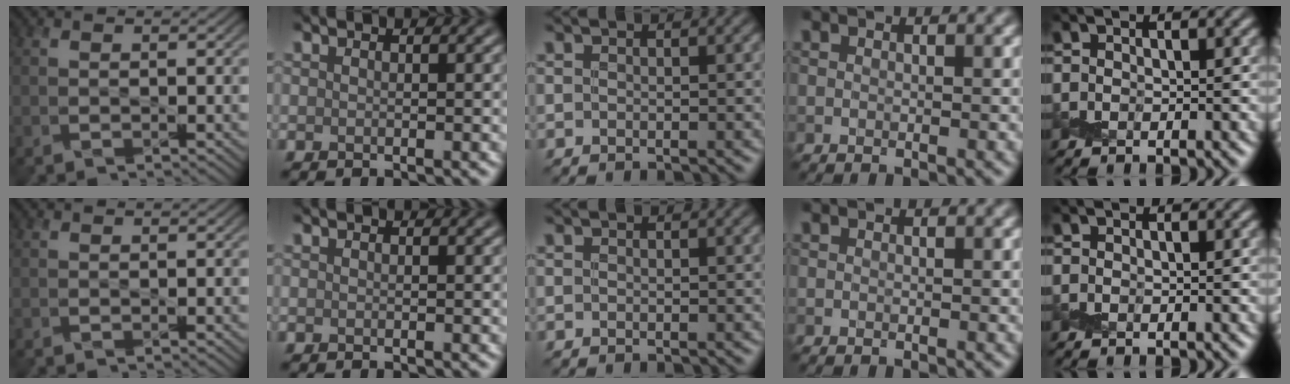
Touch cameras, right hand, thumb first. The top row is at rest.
{}